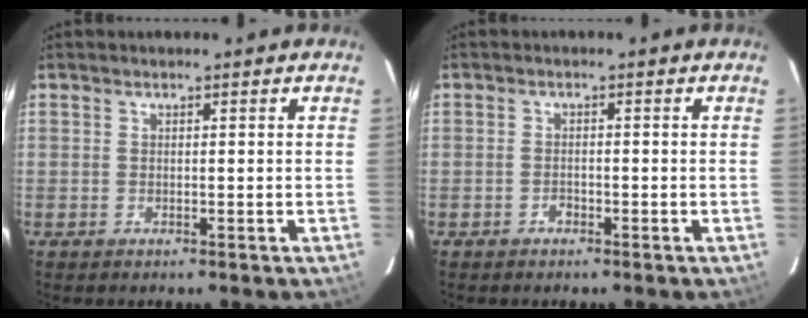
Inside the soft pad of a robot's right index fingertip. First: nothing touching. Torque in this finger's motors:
{"motor_torque": [0.11, 0.06, 0.08, 0.01]}